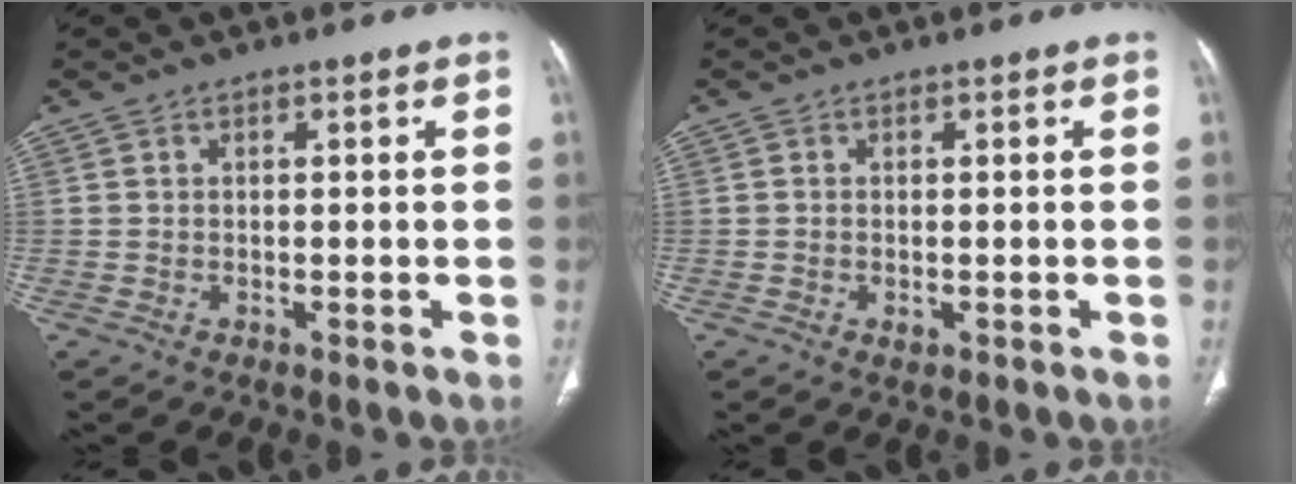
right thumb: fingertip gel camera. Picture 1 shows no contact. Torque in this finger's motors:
{"motor_torque": [-0.49, 0.36, -0.32, 0.54, -0.01]}